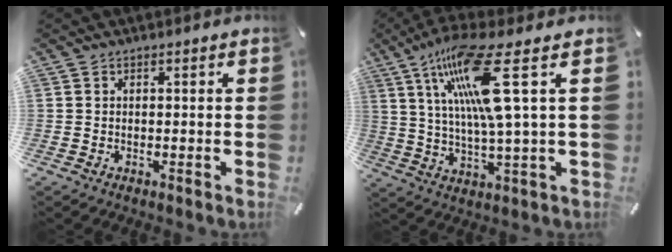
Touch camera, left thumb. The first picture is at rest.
{"total": 17.8, "force": [7.2, 2.6, 16.1], "torque": [-0.333, -0.020, 0.103]}